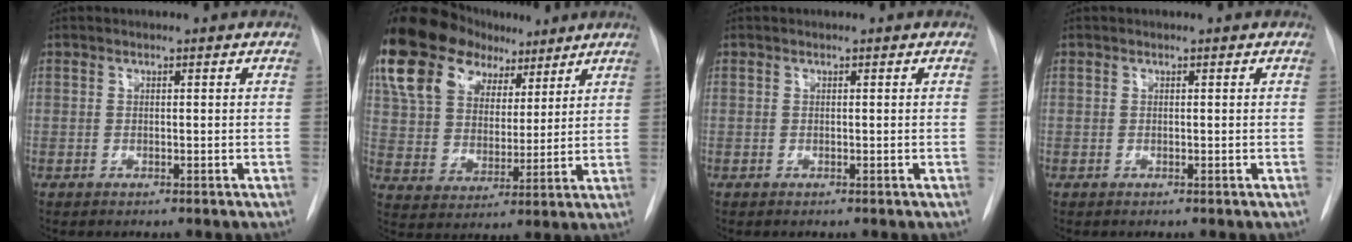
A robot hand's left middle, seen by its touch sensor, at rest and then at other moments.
{"total": 19.6, "force": [12.2, 11.8, 9.7], "torque": [-0.202, 0.065, 0.219]}
{"total": 0.0}
{"total": 0.0}